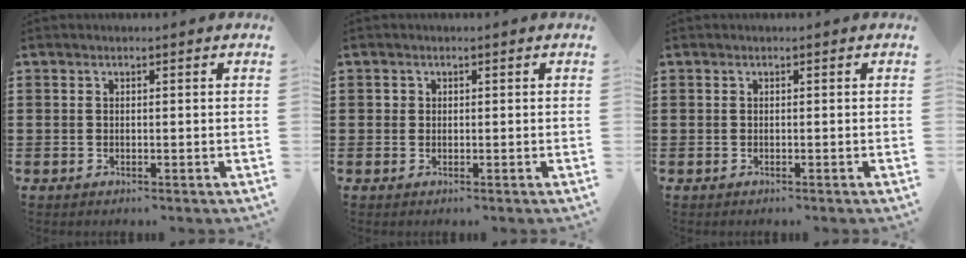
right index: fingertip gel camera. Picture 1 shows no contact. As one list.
[{"total": 0.7, "force": [0.1, 0.7, 0.2], "torque": [-0.004, 0.005, 0.001]}, {"total": 0.0}]